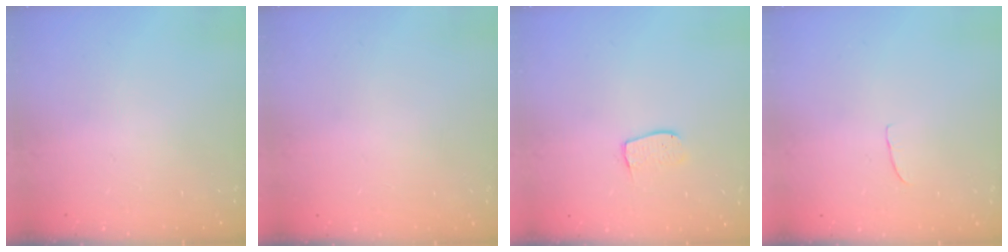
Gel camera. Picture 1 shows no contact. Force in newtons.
{"total": 0.0}
{"total": 5.5, "press": 5.5, "slide": 0.4}
{"total": 3.7, "press": 3.7, "slide": 0.3}